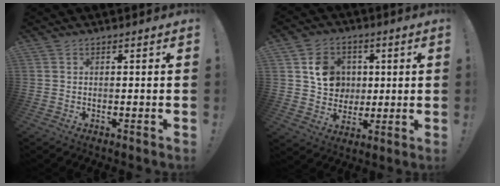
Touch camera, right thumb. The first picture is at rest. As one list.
[{"total": 11.2, "force": [2.5, 10.2, 4.0], "torque": [-0.053, -0.002, 0.058]}]